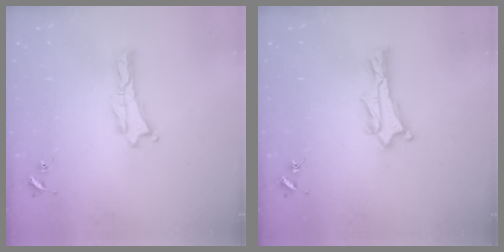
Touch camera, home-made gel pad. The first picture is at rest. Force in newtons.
{"total": 0.9, "press": 0.9, "slide": 0.2}